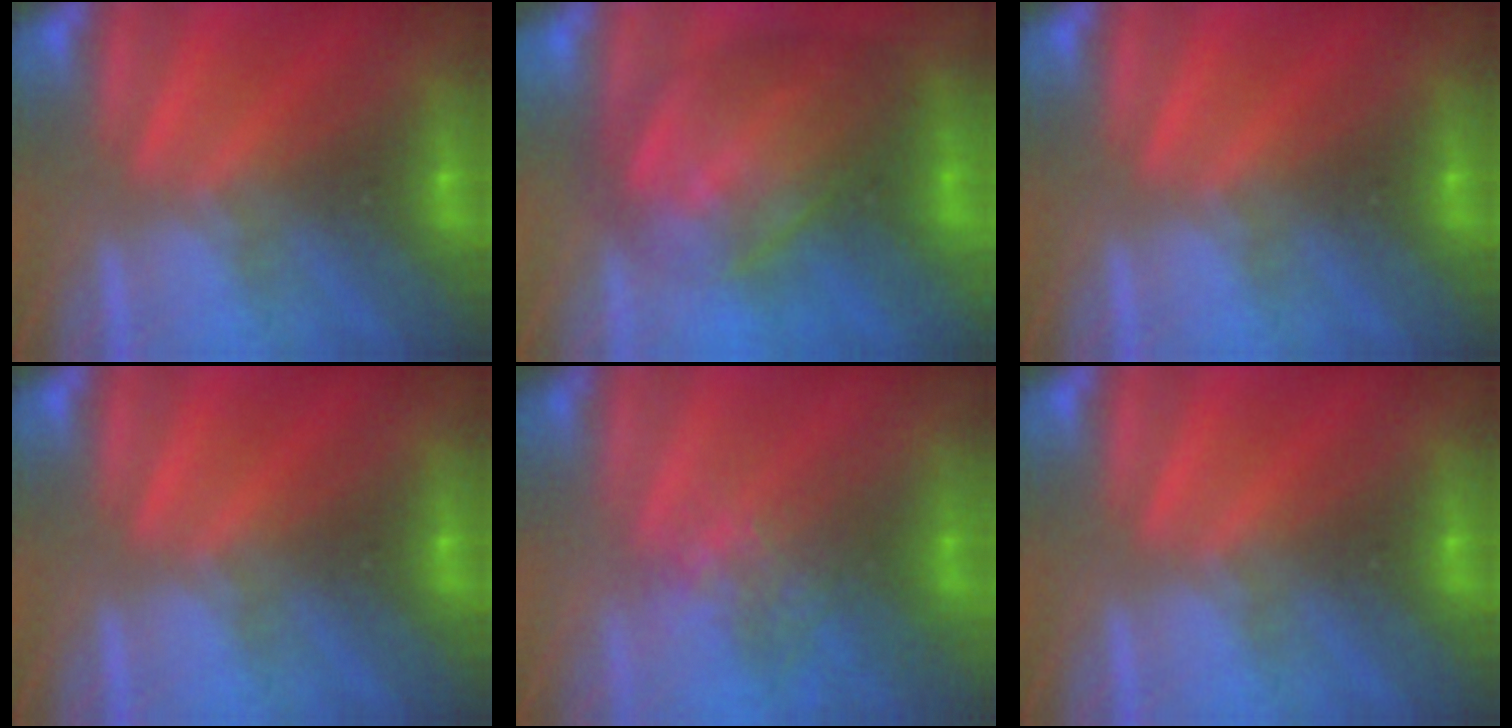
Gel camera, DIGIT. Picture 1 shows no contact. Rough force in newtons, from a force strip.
{"total": 7.4}
{"total": 0.0}
{"total": 0.0}
{"total": 2.9}
{"total": 0.0}